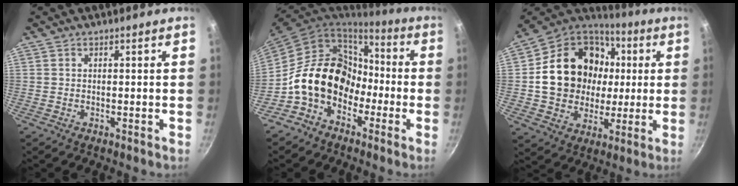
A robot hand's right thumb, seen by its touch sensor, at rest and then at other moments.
{"total": 16.5, "force": [-4.4, 12.8, 9.4], "torque": [-0.115, 0.065, -0.087]}
{"total": 22.7, "force": [2.6, 18.8, 12.4], "torque": [-0.204, 0.029, 0.052]}